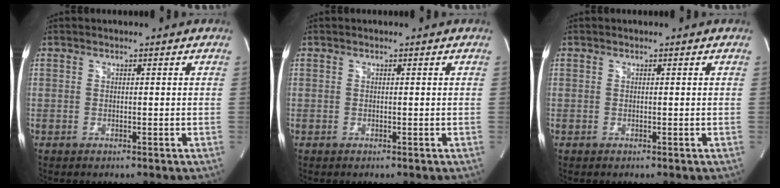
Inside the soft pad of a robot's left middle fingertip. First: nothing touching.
{"total": 0.0}
{"total": 0.0}